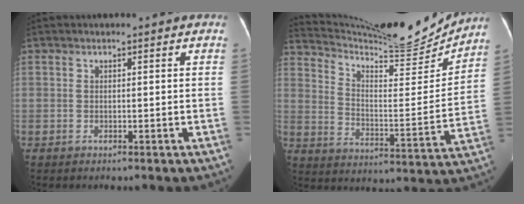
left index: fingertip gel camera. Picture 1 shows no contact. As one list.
[{"total": 20.0, "force": [19.1, 1.4, 5.9], "torque": [-0.115, -0.043, 0.281]}]